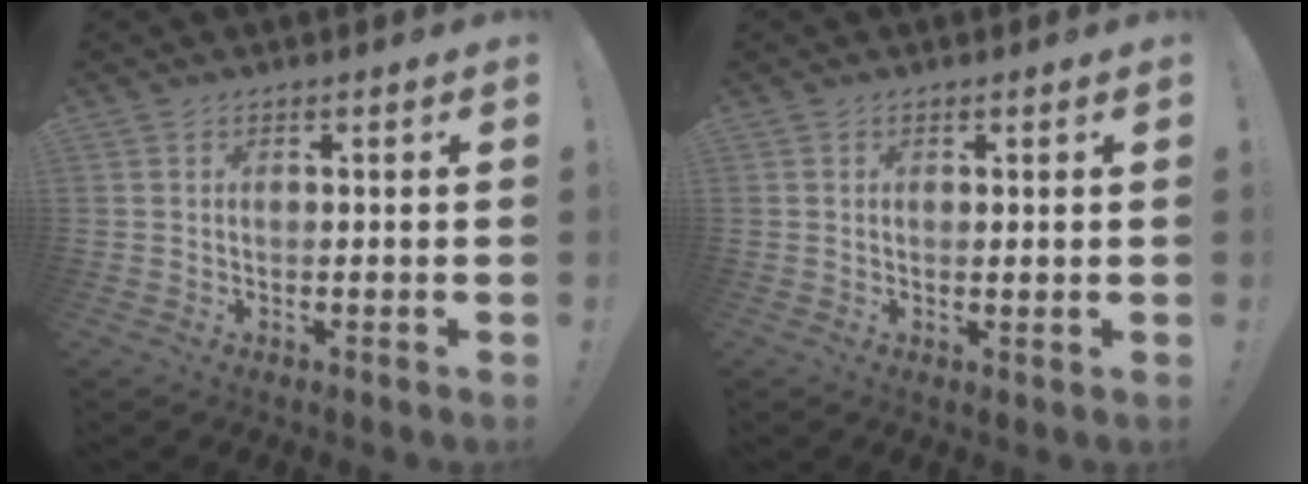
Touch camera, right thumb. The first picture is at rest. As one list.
[{"total": 0.8, "force": [0.6, -0.2, 0.6], "torque": [0.001, -0.004, 0.007]}]